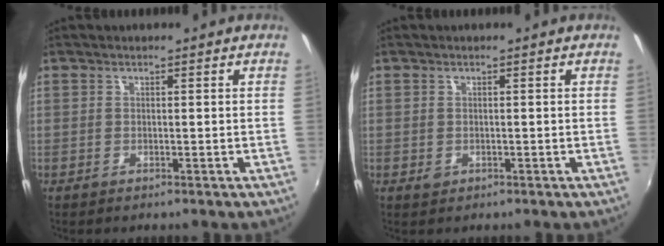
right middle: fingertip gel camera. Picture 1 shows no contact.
{"total": 1.0, "force": [-0.4, 0.8, 0.4], "torque": [-0.006, -0.002, -0.006]}